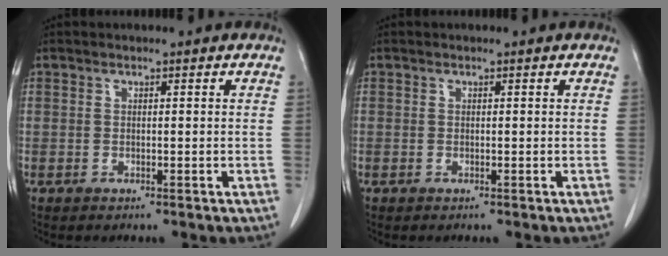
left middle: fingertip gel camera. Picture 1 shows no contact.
{"total": 0.0}